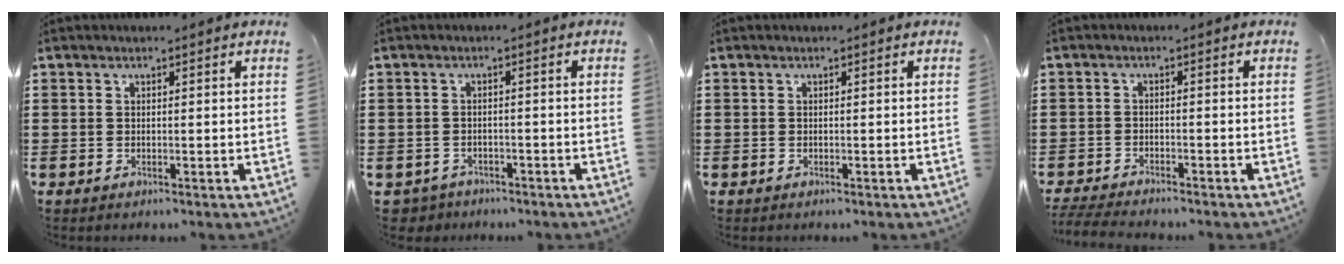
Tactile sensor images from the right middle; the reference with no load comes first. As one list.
[{"total": 1.8, "force": [-1.7, 0.5, -0.2], "torque": [-0.005, -0.001, -0.041]}, {"total": 0.0}, {"total": 3.0, "force": [-2.9, 0.1, 0.6], "torque": [-0.026, -0.006, -0.066]}]